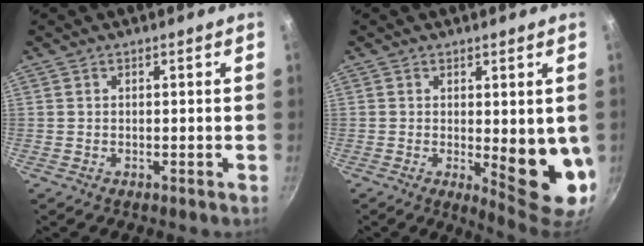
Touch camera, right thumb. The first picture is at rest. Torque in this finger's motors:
{"motor_torque": [1.13, 2.96, 1.82, 0.05, 0.30]}